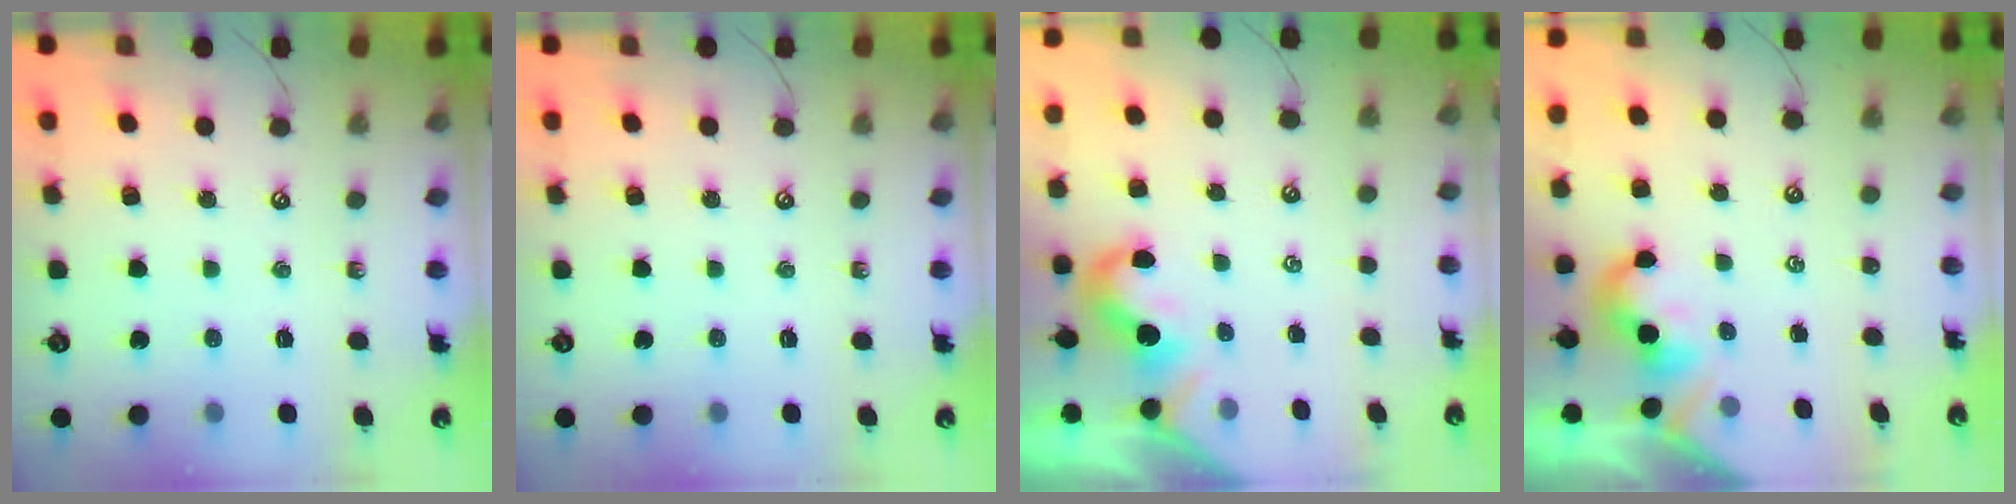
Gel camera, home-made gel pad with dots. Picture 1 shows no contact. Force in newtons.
{"total": 0.0}
{"total": 1.4, "press": 1.2, "slide": 0.8}
{"total": 1.9, "press": 1.8, "slide": 0.5}